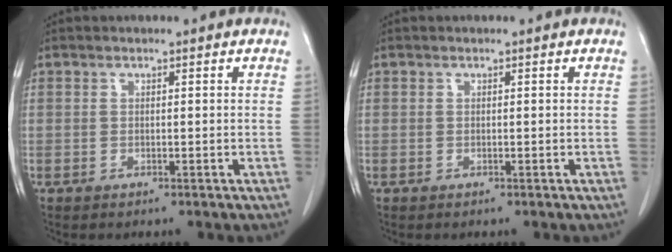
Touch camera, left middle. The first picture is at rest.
{"total": 0.0}